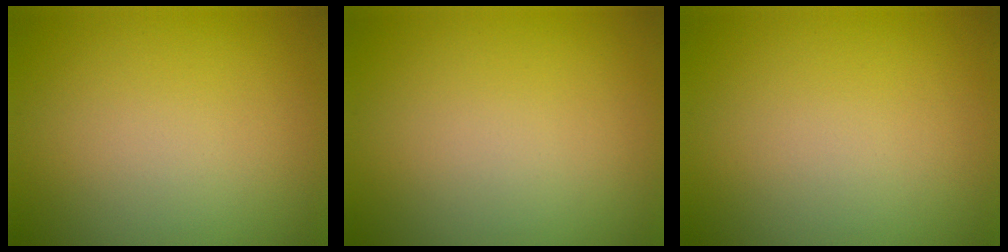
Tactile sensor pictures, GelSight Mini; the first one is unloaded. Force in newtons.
{"total": 0.0}
{"total": 0.0}